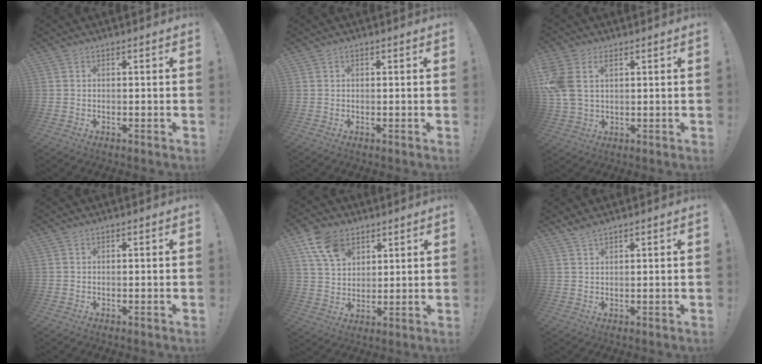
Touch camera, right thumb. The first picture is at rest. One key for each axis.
{"total": 0.0}
{"total": 8.0, "fx": 3.1, "fy": 5.4, "fz": 5.0, "tx": -0.107, "ty": -0.009, "tz": 0.061}
{"total": 0.0}
{"total": 11.9, "fx": 6.5, "fy": 8.2, "fz": 5.8, "tx": -0.101, "ty": -0.021, "tz": 0.128}
{"total": 2.2, "fx": 1.8, "fy": 0.3, "fz": 1.2, "tx": -0.021, "ty": -0.009, "tz": 0.033}